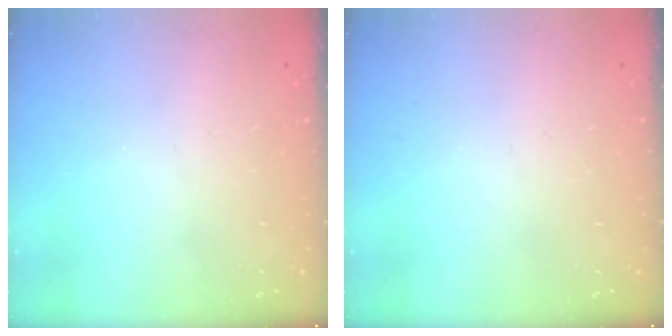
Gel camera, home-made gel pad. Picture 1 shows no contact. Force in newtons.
{"total": 0.0}